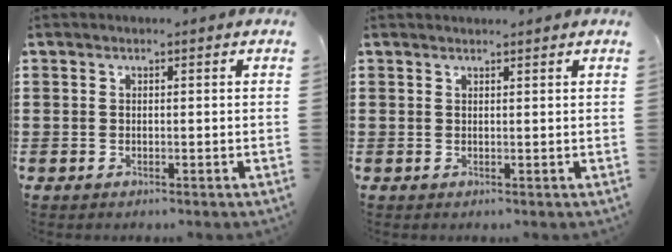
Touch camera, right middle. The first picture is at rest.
{"total": 0.9, "force": [0.9, -0.1, 0.0], "torque": [-0.001, -0.002, 0.017]}